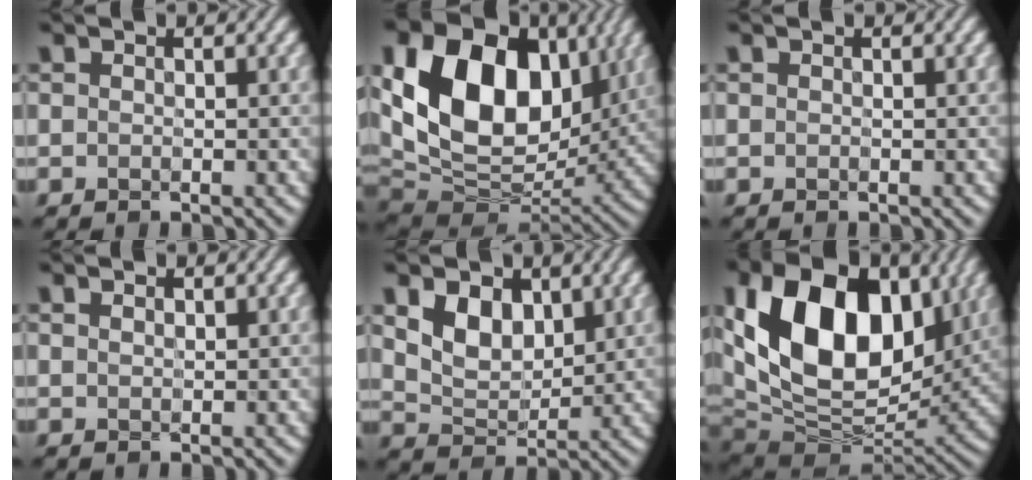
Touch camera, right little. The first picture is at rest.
{"total": 16.3, "force": [4.0, 11.0, 11.3], "torque": [-0.211, 0.017, 0.070]}
{"total": 0.0}
{"total": 0.8, "force": [0.5, 0.4, 0.5], "torque": [-0.007, 0.003, 0.008]}
{"total": 4.4, "force": [1.6, 3.0, 2.7], "torque": [-0.063, -0.015, 0.025]}
{"total": 16.1, "force": [3.4, 10.5, 11.8], "torque": [-0.209, 0.011, 0.056]}